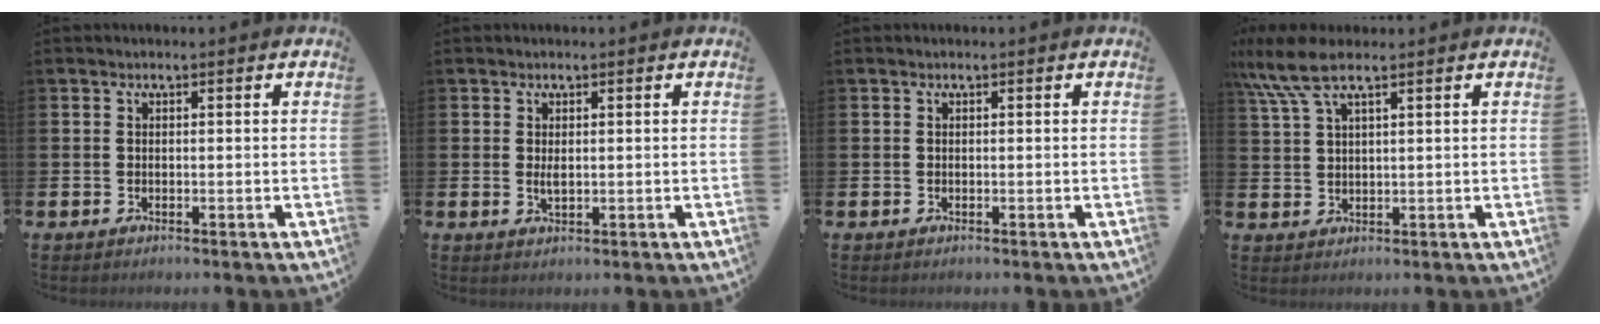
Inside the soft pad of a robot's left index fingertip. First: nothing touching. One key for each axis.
{"total": 1.5, "fx": 0.4, "fy": 0.5, "fz": 1.3, "tx": -0.021, "ty": 0.000, "tz": 0.004}
{"total": 0.0}
{"total": 6.5, "fx": 4.7, "fy": 1.6, "fz": 4.2, "tx": -0.096, "ty": -0.006, "tz": 0.086}